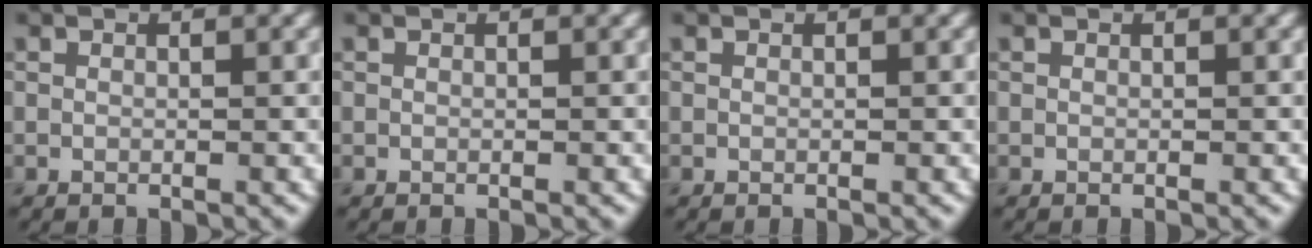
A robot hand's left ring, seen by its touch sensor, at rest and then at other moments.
{"total": 0.0}
{"total": 0.0}
{"total": 0.0}